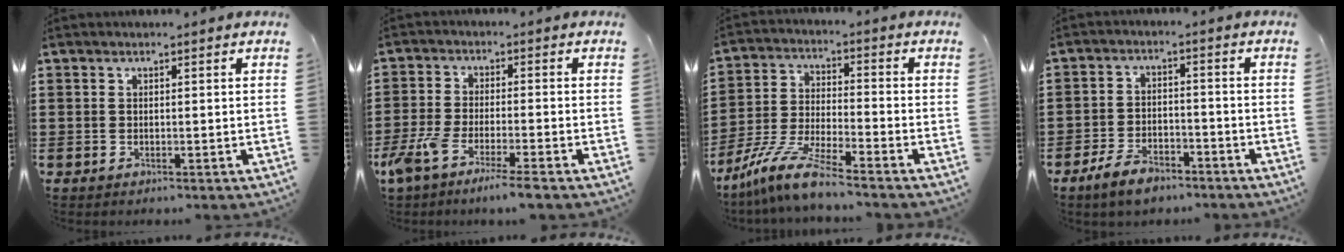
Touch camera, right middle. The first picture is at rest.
{"total": 5.7, "force": [-4.5, 0.0, 3.4], "torque": [-0.082, -0.018, -0.089]}
{"total": 8.6, "force": [-7.3, 0.1, 4.4], "torque": [-0.108, -0.007, -0.152]}
{"total": 5.5, "force": [-4.2, 2.2, 2.8], "torque": [-0.065, 0.008, -0.085]}